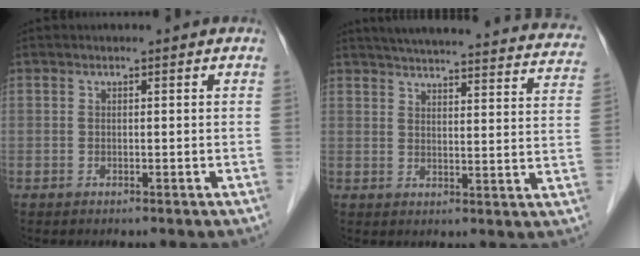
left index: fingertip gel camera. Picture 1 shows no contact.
{"total": 30.0, "force": [27.7, 4.0, 10.8], "torque": [-0.161, -0.048, 0.322]}